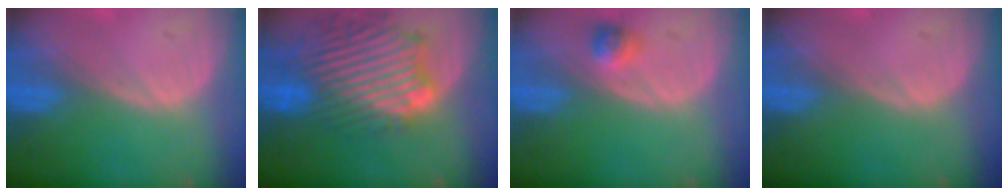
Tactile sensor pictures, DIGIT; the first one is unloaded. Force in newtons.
{"total": 13.3, "press": 11.7, "slide": 6.4}
{"total": 2.3, "press": 2.2, "slide": 0.7}
{"total": 0.0}